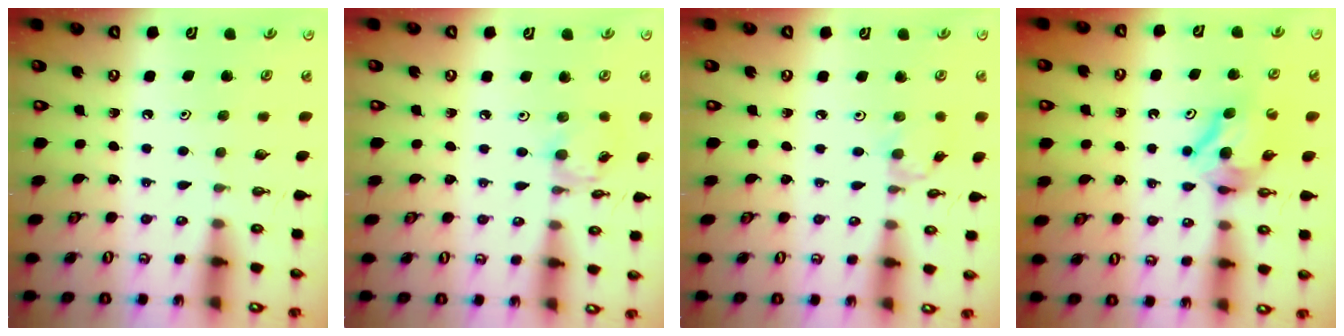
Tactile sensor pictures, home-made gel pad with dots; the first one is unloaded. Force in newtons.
{"total": 6.9, "press": 6.9, "slide": 0.4}
{"total": 0.9, "press": 0.9, "slide": 0.3}
{"total": 7.7, "press": 7.6, "slide": 0.6}